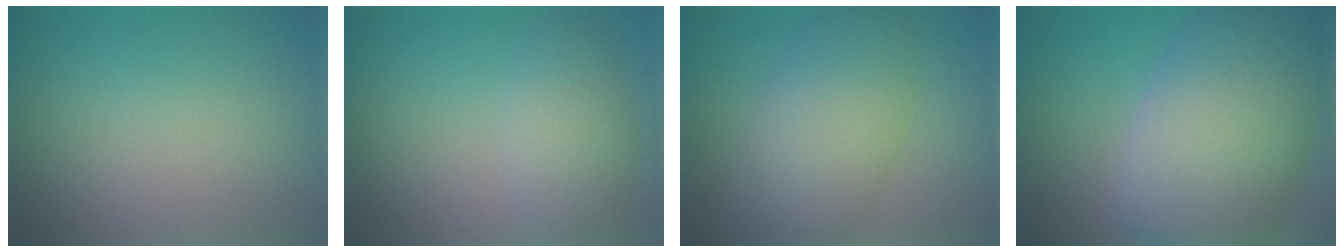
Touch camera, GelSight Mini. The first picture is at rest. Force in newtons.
{"total": 3.8, "press": 3.8, "slide": 0.2}
{"total": 8.9, "press": 8.9, "slide": 0.1}
{"total": 13.5, "press": 13.4, "slide": 0.7}